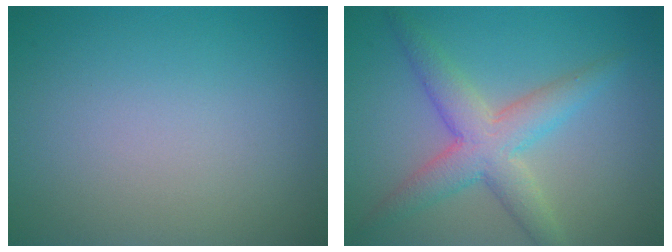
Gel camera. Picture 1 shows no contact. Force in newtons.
{"total": 5.0, "press": 5.0, "slide": 0.1}